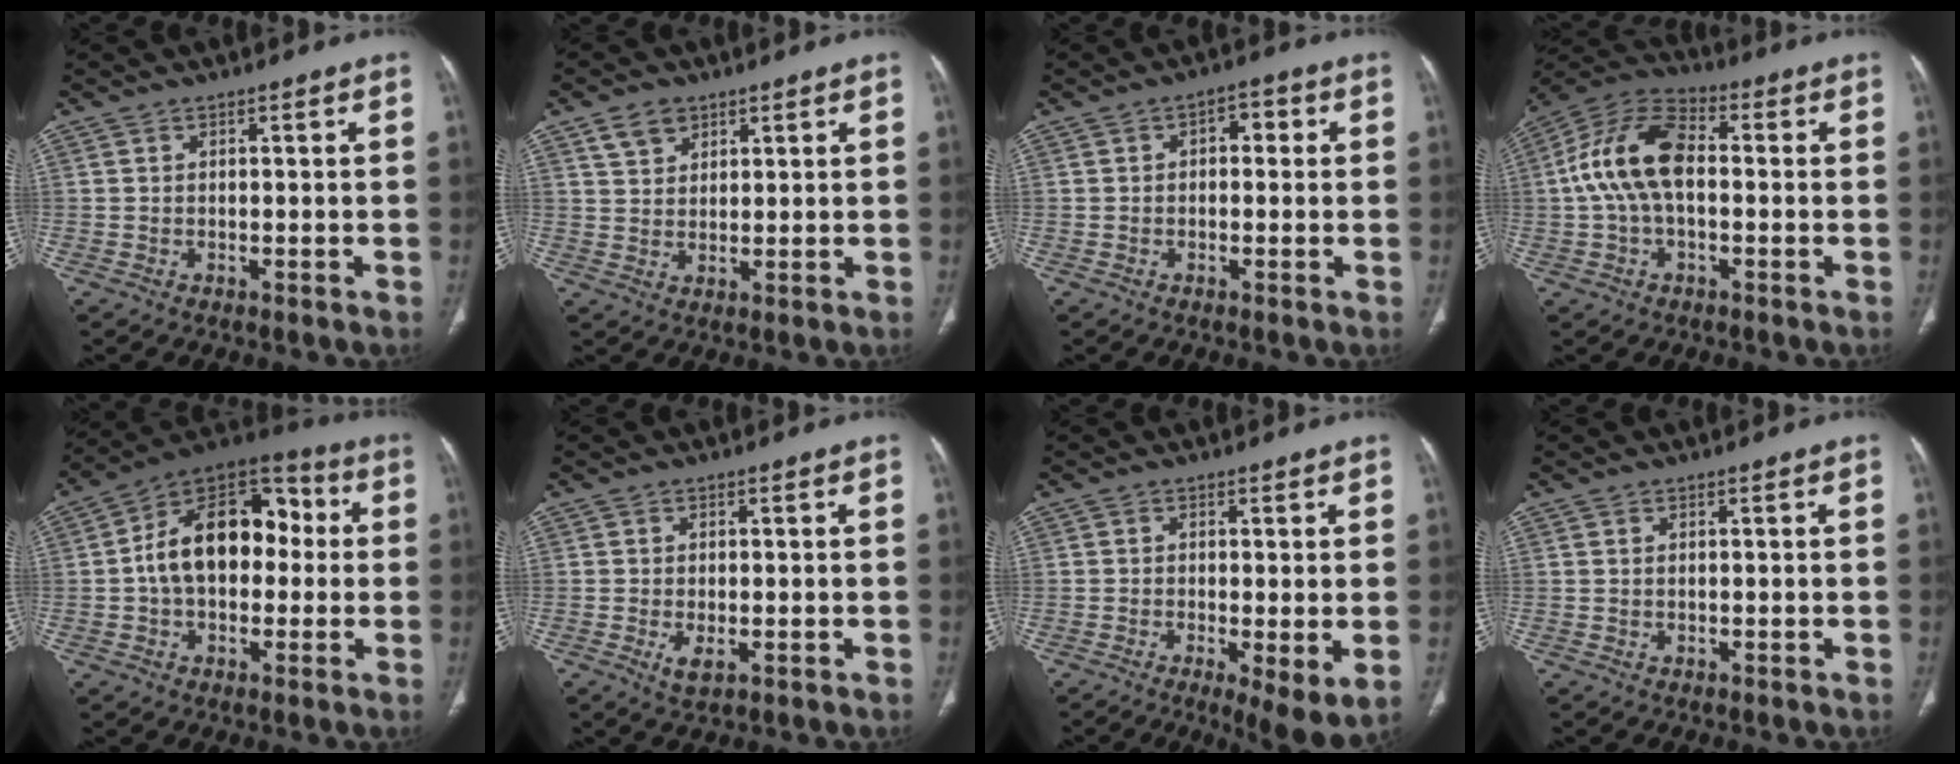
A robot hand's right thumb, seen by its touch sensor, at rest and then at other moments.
{"total": 4.8, "force": [3.0, 3.2, 1.9], "torque": [-0.020, -0.015, 0.060]}
{"total": 3.6, "force": [0.5, 2.3, 2.7], "torque": [-0.021, 0.012, 0.001]}
{"total": 13.7, "force": [0.3, 7.8, 11.3], "torque": [-0.223, 0.036, -0.005]}
{"total": 18.0, "force": [0.8, 11.7, 13.6], "torque": [-0.185, 0.045, 0.003]}
{"total": 2.9, "force": [-0.8, 1.3, 2.4], "torque": [-0.048, -0.007, -0.011]}
{"total": 6.9, "force": [-1.7, 1.8, 6.5], "torque": [-0.107, -0.023, -0.027]}
{"total": 0.0}